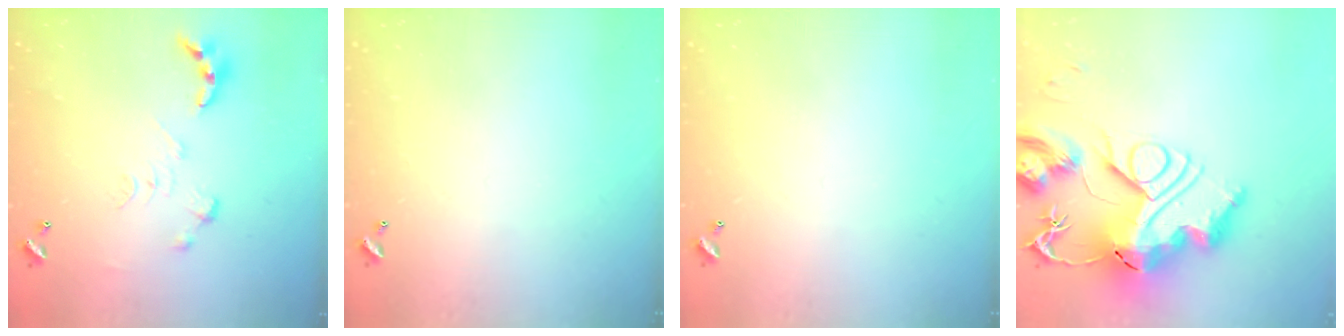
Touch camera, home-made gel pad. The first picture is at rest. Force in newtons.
{"total": 0.0}
{"total": 0.0}
{"total": 0.7, "press": 0.7, "slide": 0.0}